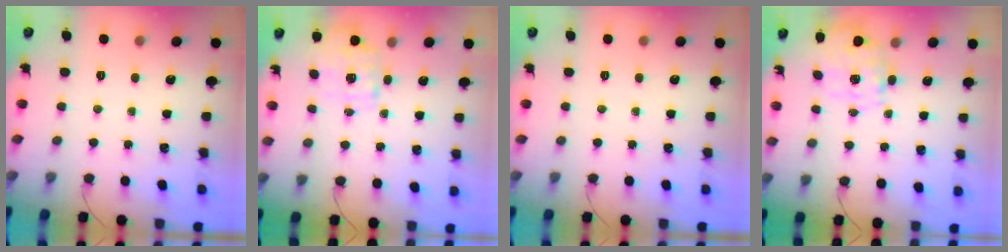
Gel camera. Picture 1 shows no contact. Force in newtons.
{"total": 1.9, "press": 1.8, "slide": 0.5}
{"total": 0.0}
{"total": 8.6, "press": 8.5, "slide": 0.6}